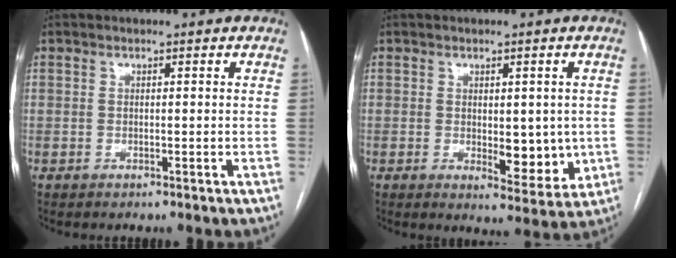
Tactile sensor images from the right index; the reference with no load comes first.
{"total": 7.1, "force": [-0.6, 3.3, 6.2], "torque": [-0.070, -0.012, 0.002]}